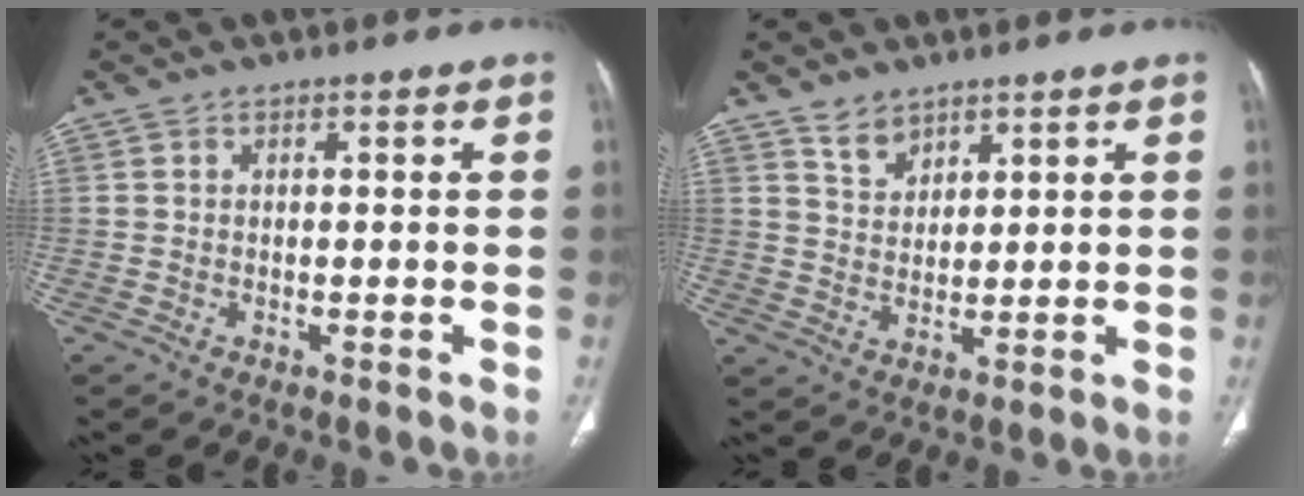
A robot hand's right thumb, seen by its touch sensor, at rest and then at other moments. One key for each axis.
{"total": 4.1, "fx": 3.2, "fy": 2.3, "fz": 1.1, "tx": -0.002, "ty": -0.025, "tz": 0.064}